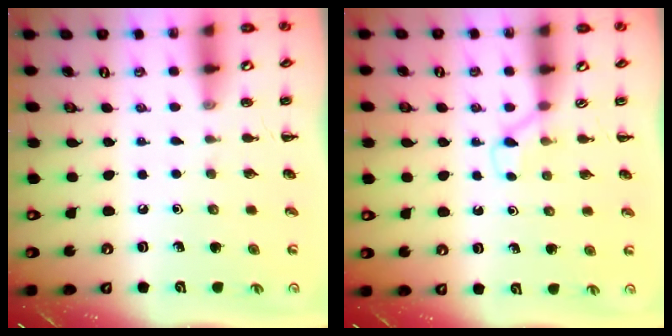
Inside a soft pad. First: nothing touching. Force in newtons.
{"total": 2.1, "press": 2.0, "slide": 0.8}